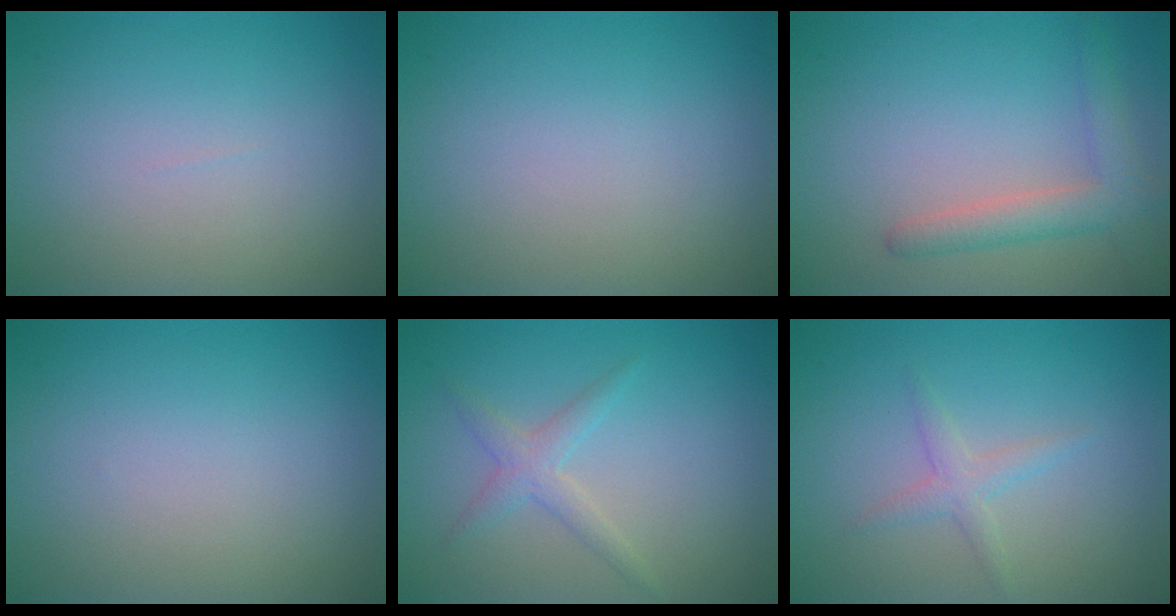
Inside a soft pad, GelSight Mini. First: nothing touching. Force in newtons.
{"total": 0.0}
{"total": 3.0, "press": 3.0, "slide": 0.1}
{"total": 0.0}
{"total": 1.9, "press": 1.9, "slide": 0.1}
{"total": 1.6, "press": 1.6, "slide": 0.0}